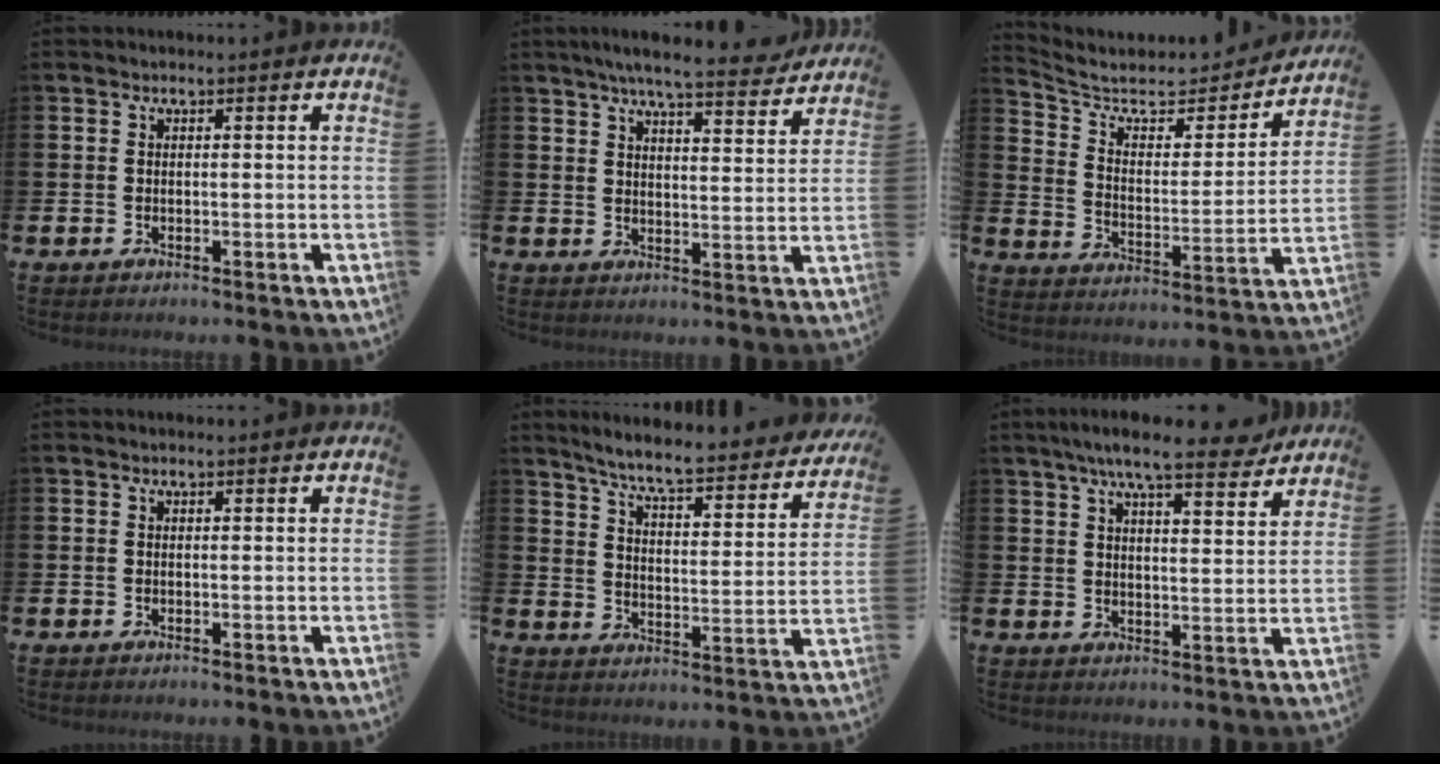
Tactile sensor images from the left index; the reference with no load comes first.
{"total": 6.7, "force": [6.2, 0.5, 2.6], "torque": [-0.054, -0.037, 0.105]}
{"total": 6.7, "force": [5.8, 2.7, 2.2], "torque": [-0.069, -0.051, 0.092]}
{"total": 0.0}
{"total": 6.9, "force": [6.3, 0.3, 2.7], "torque": [-0.079, -0.052, 0.102]}
{"total": 8.5, "force": [7.5, 1.1, 3.8], "torque": [-0.080, -0.034, 0.131]}